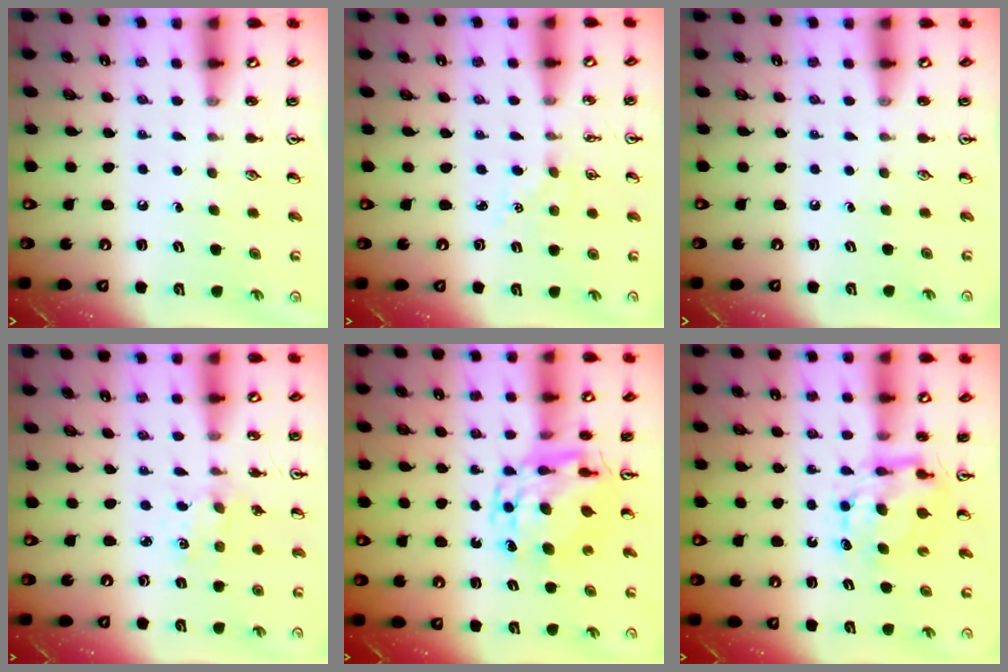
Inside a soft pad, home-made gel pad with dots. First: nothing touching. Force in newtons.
{"total": 2.4, "press": 2.3, "slide": 0.3}
{"total": 0.0}
{"total": 1.0, "press": 1.0, "slide": 0.2}
{"total": 11.2, "press": 11.1, "slide": 0.9}
{"total": 7.7, "press": 7.6, "slide": 0.7}